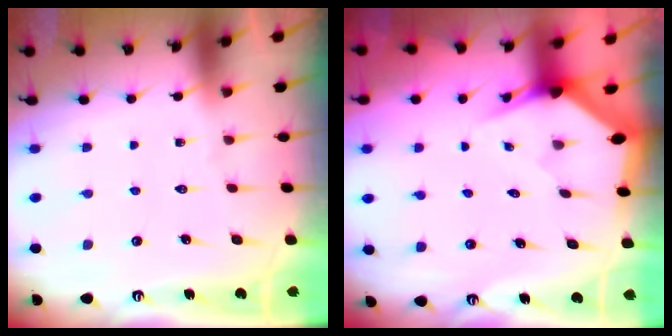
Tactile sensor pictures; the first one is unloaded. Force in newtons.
{"total": 4.3, "press": 4.3, "slide": 0.2}